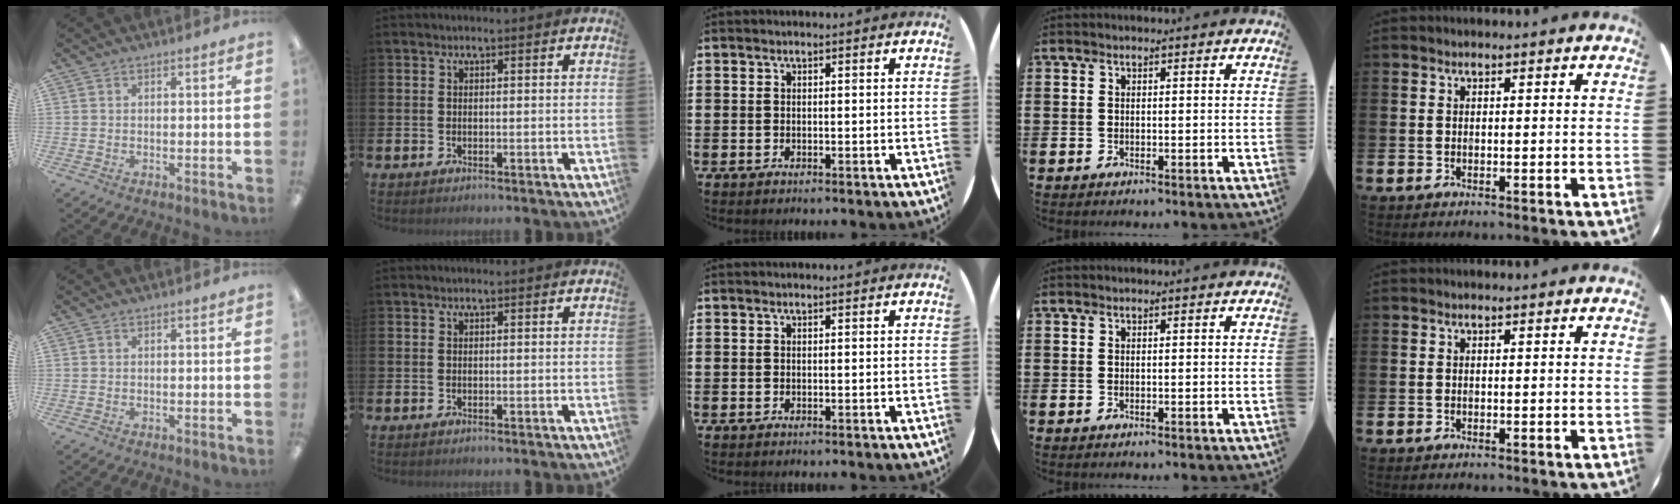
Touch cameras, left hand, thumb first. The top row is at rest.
{}